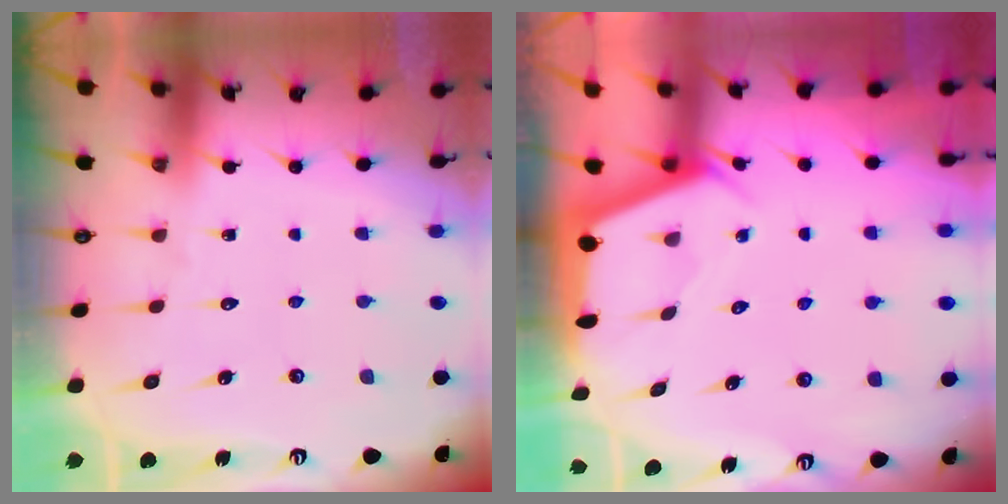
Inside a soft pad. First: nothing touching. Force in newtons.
{"total": 2.5, "press": 2.5, "slide": 0.3}